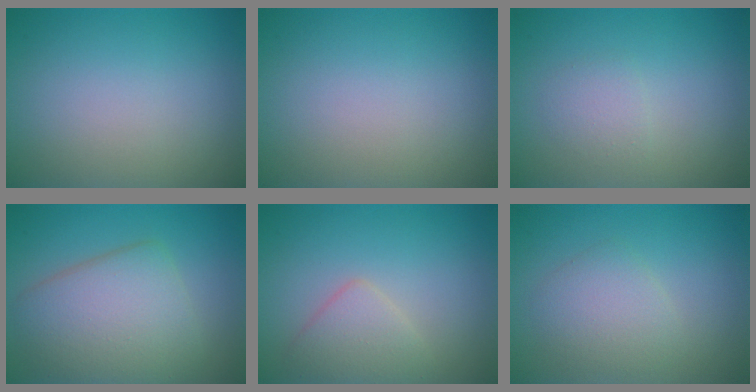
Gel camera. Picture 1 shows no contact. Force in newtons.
{"total": 0.0}
{"total": 1.4, "press": 1.4, "slide": 0.0}
{"total": 6.7, "press": 6.7, "slide": 0.5}
{"total": 2.4, "press": 2.4, "slide": 0.1}
{"total": 2.8, "press": 2.8, "slide": 0.1}